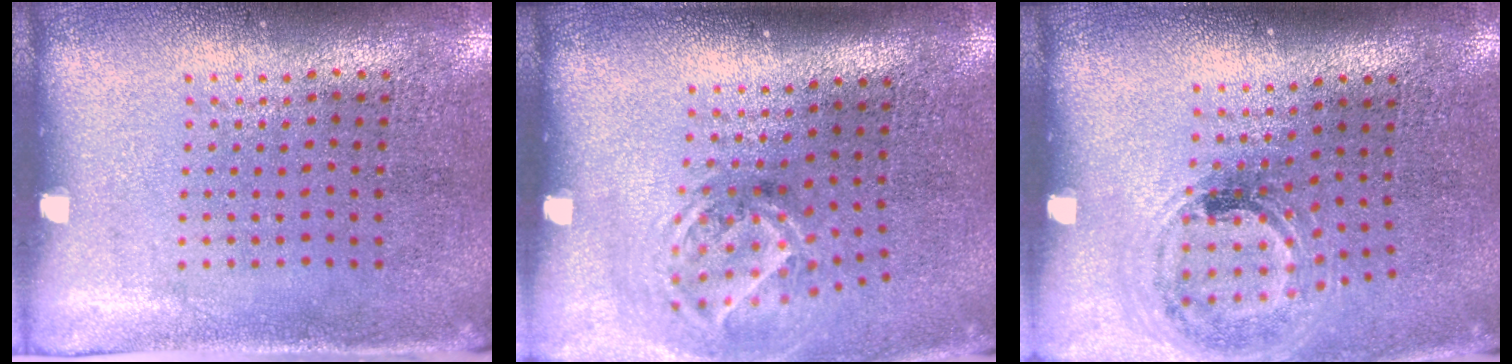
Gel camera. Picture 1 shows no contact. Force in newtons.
{"total": 1.9, "press": 1.3, "slide": 1.5}
{"total": 1.1, "press": 1.1, "slide": 0.3}